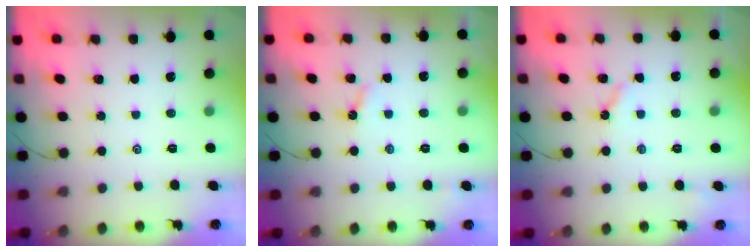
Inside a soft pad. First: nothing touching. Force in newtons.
{"total": 3.0, "press": 3.0, "slide": 0.3}
{"total": 3.3, "press": 3.2, "slide": 0.4}